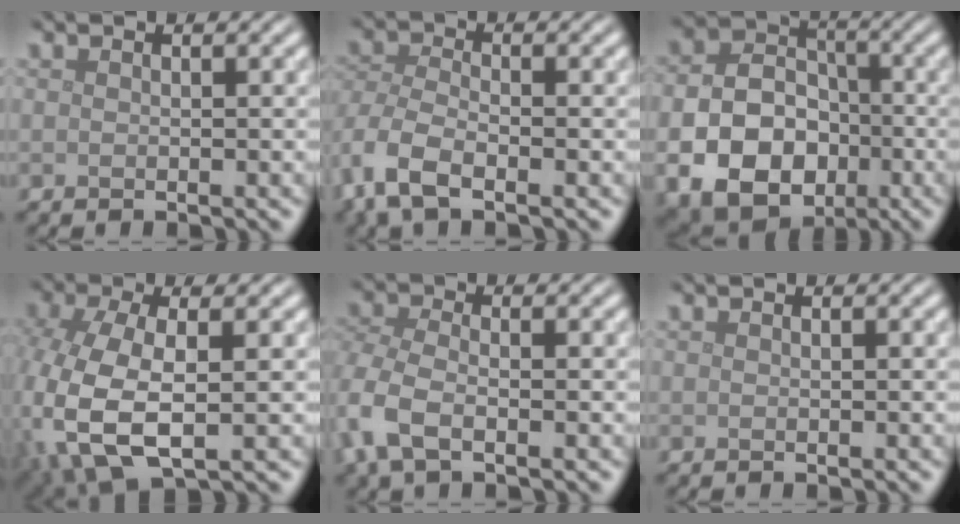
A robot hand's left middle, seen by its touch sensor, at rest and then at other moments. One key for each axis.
{"total": 5.6, "fx": -3.2, "fy": 2.8, "fz": 3.7, "tx": -0.088, "ty": -0.008, "tz": -0.073}
{"total": 9.7, "fx": -3.4, "fy": 7.1, "fz": 5.8, "tx": -0.109, "ty": -0.024, "tz": -0.057}
{"total": 9.5, "fx": -1.6, "fy": 5.2, "fz": 7.7, "tx": -0.193, "ty": -0.022, "tz": -0.025}
{"total": 4.4, "fx": -1.7, "fy": 2.4, "fz": 3.3, "tx": -0.085, "ty": -0.005, "tz": -0.046}
{"total": 0.0}